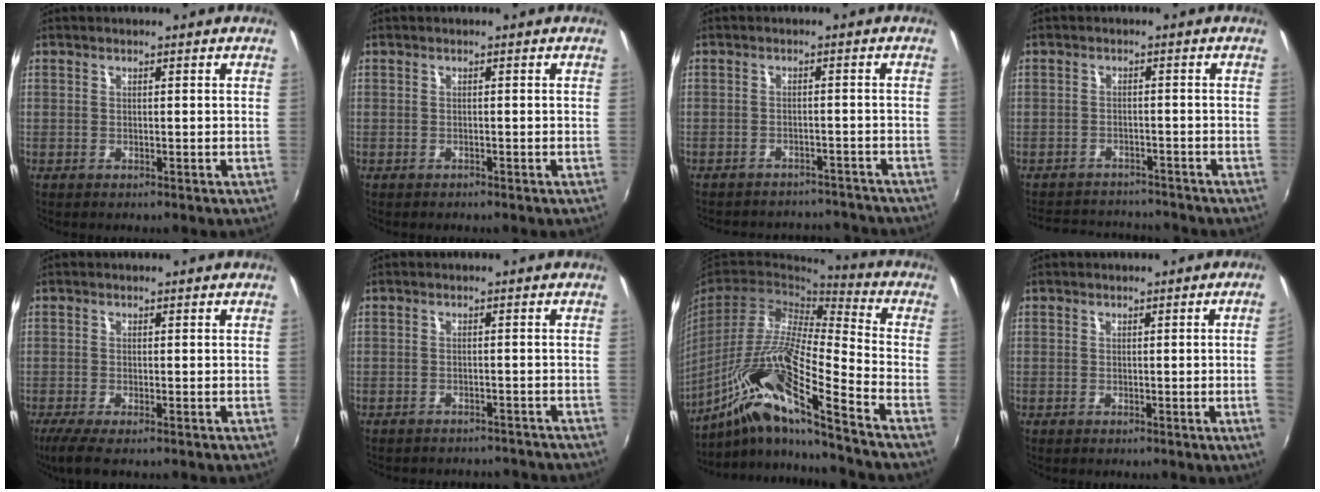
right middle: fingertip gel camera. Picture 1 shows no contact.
{"total": 0.6, "force": [-0.6, 0.2, 0.0], "torque": [-0.001, 0.000, -0.010]}
{"total": 13.1, "force": [-11.9, 4.6, 3.2], "torque": [-0.078, 0.017, -0.142]}
{"total": 8.9, "force": [-8.1, 3.1, 1.9], "torque": [-0.055, 0.025, -0.118]}
{"total": 3.9, "force": [-2.6, 0.3, 2.9], "torque": [-0.063, -0.016, -0.048]}
{"total": 9.1, "force": [-8.3, 2.9, 2.5], "torque": [-0.059, -0.003, -0.103]}
{"total": 19.3, "force": [-12.2, 0.7, 15.0], "torque": [-0.249, -0.033, -0.238]}
{"total": 3.1, "force": [0.1, -1.8, 2.5], "torque": [-0.034, -0.013, 0.006]}